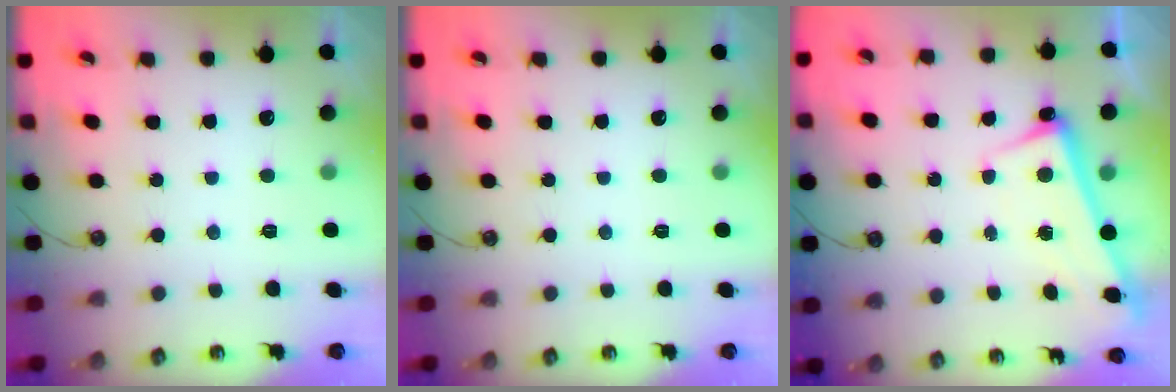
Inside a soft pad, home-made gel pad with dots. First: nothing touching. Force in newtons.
{"total": 0.0}
{"total": 2.6, "press": 2.5, "slide": 0.7}